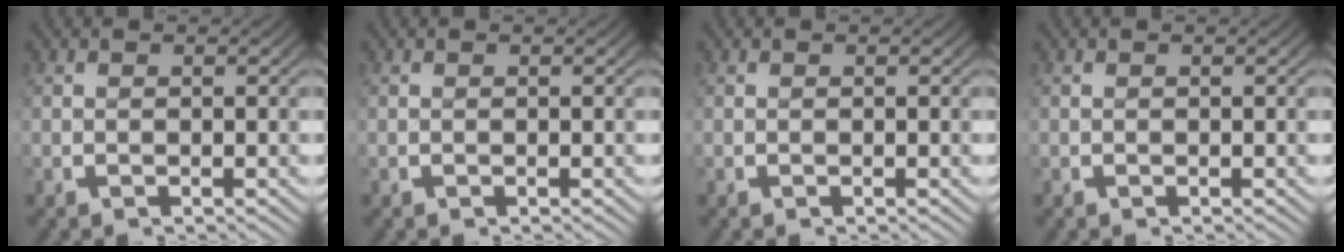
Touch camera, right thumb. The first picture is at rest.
{"total": 0.0}
{"total": 0.0}
{"total": 0.0}